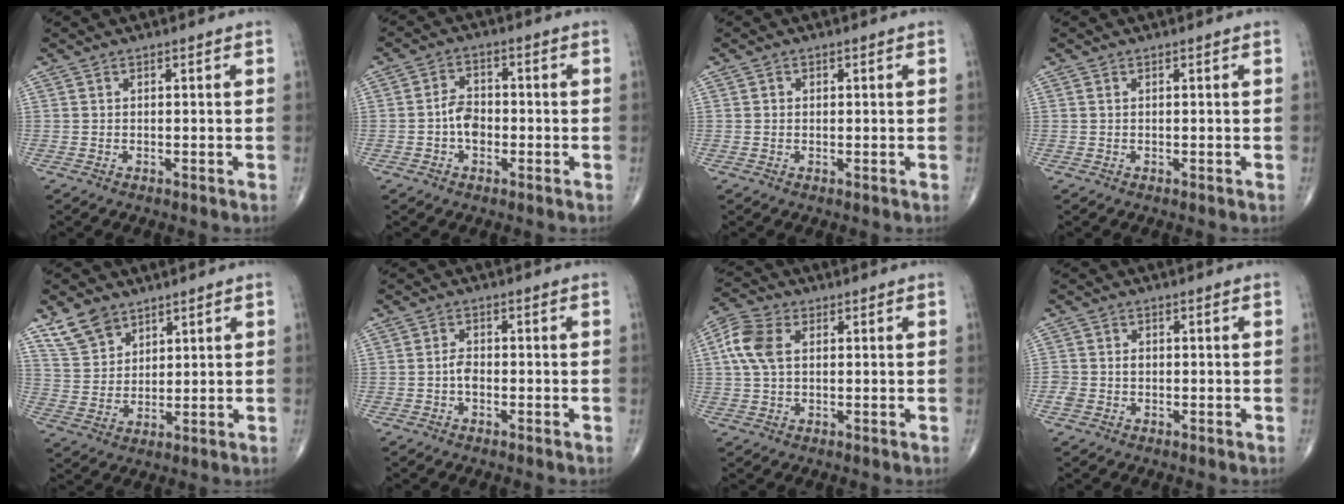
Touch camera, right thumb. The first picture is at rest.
{"total": 4.8, "force": [-1.2, 3.4, 3.2], "torque": [-0.045, 0.017, -0.028]}
{"total": 0.8, "force": [0.1, 0.8, 0.2], "torque": [0.000, 0.001, 0.001]}
{"total": 0.0}
{"total": 7.7, "force": [5.3, 4.8, 2.8], "torque": [-0.038, -0.022, 0.112]}
{"total": 2.2, "force": [-0.7, 1.4, 1.6], "torque": [-0.027, 0.006, -0.017]}
{"total": 7.7, "force": [1.6, 4.9, 5.8], "torque": [-0.137, 0.017, 0.028]}
{"total": 2.6, "force": [-0.4, 2.2, 1.4], "torque": [-0.022, 0.010, -0.004]}